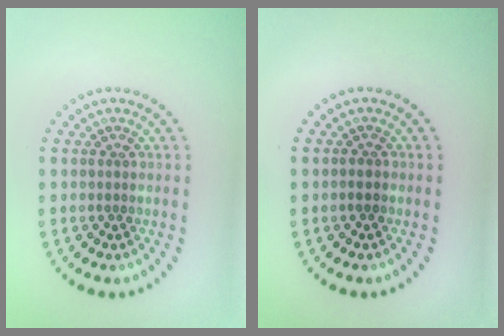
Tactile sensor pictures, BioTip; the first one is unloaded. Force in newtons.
{"total": 0.9, "press": 0.8, "slide": 0.4}